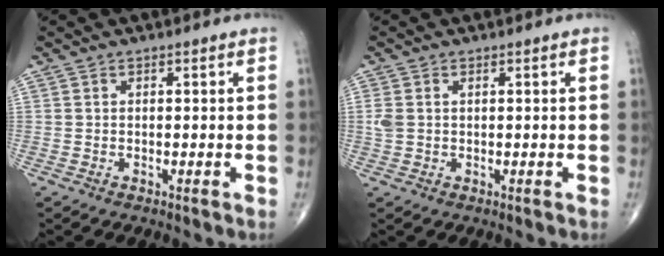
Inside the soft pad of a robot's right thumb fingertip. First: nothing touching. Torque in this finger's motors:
{"motor_torque": [0.28, -0.40, 0.50, 0.31, -0.05]}